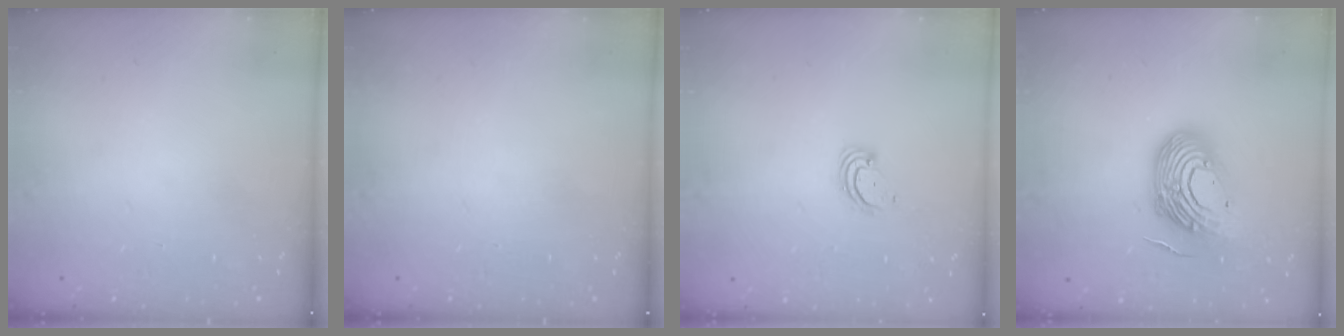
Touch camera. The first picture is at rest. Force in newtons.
{"total": 0.0}
{"total": 2.9, "press": 2.9, "slide": 0.3}
{"total": 15.1, "press": 15.0, "slide": 1.9}